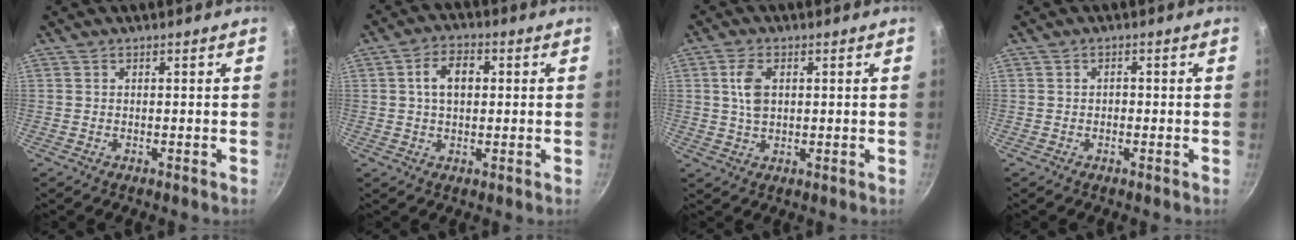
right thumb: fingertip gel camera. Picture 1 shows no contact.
{"total": 6.5, "force": [1.1, 4.1, 4.9], "torque": [-0.077, 0.012, 0.014]}
{"total": 5.1, "force": [1.2, 3.0, 4.0], "torque": [-0.080, -0.002, 0.022]}
{"total": 1.0, "force": [-0.3, 0.8, 0.5], "torque": [0.000, 0.004, -0.008]}